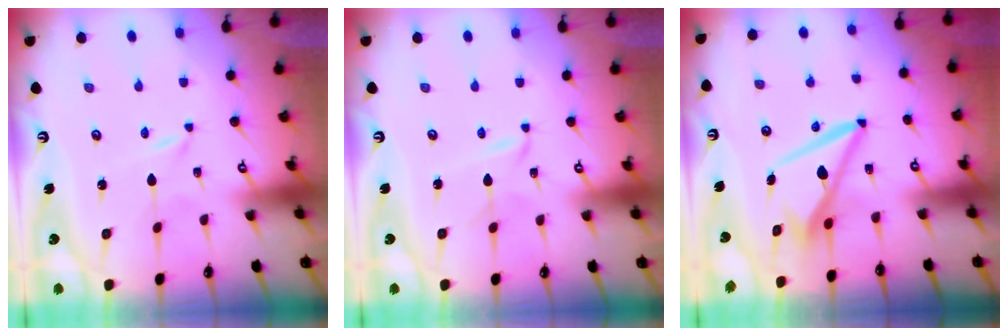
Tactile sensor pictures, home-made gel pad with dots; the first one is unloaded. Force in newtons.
{"total": 2.9, "press": 2.9, "slide": 0.2}
{"total": 9.7, "press": 9.5, "slide": 1.6}